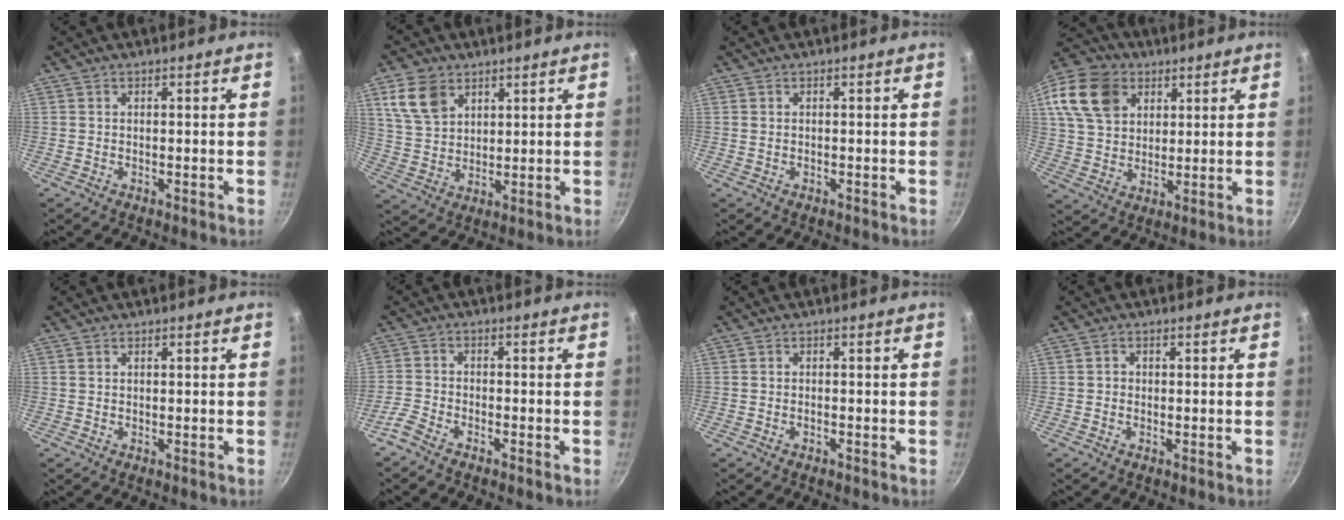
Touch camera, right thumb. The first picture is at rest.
{"total": 9.2, "force": [4.7, 6.3, 4.9], "torque": [-0.078, -0.011, 0.099]}
{"total": 0.0}
{"total": 15.8, "force": [6.7, 11.7, 8.2], "torque": [-0.142, 0.000, 0.123]}
{"total": 0.0}
{"total": 3.5, "force": [-2.8, 1.2, 1.6], "torque": [-0.047, 0.023, -0.067]}
{"total": 0.7, "force": [-0.5, 0.3, 0.4], "torque": [-0.011, 0.005, -0.011]}
{"total": 0.9, "force": [-0.1, 0.8, 0.2], "torque": [-0.002, 0.004, -0.002]}